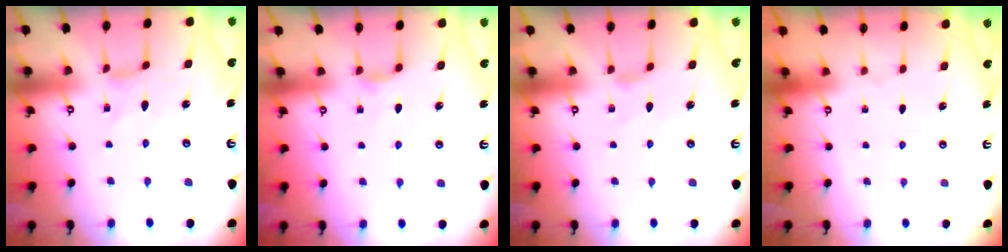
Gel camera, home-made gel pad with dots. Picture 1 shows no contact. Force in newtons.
{"total": 2.7, "press": 2.6, "slide": 0.5}
{"total": 0.0}
{"total": 0.0}